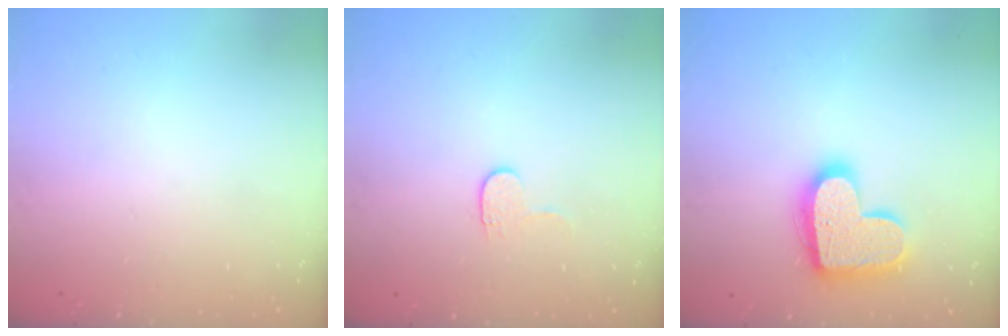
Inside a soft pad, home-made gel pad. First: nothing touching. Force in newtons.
{"total": 3.4, "press": 3.4, "slide": 0.4}
{"total": 17.4, "press": 17.4, "slide": 0.9}